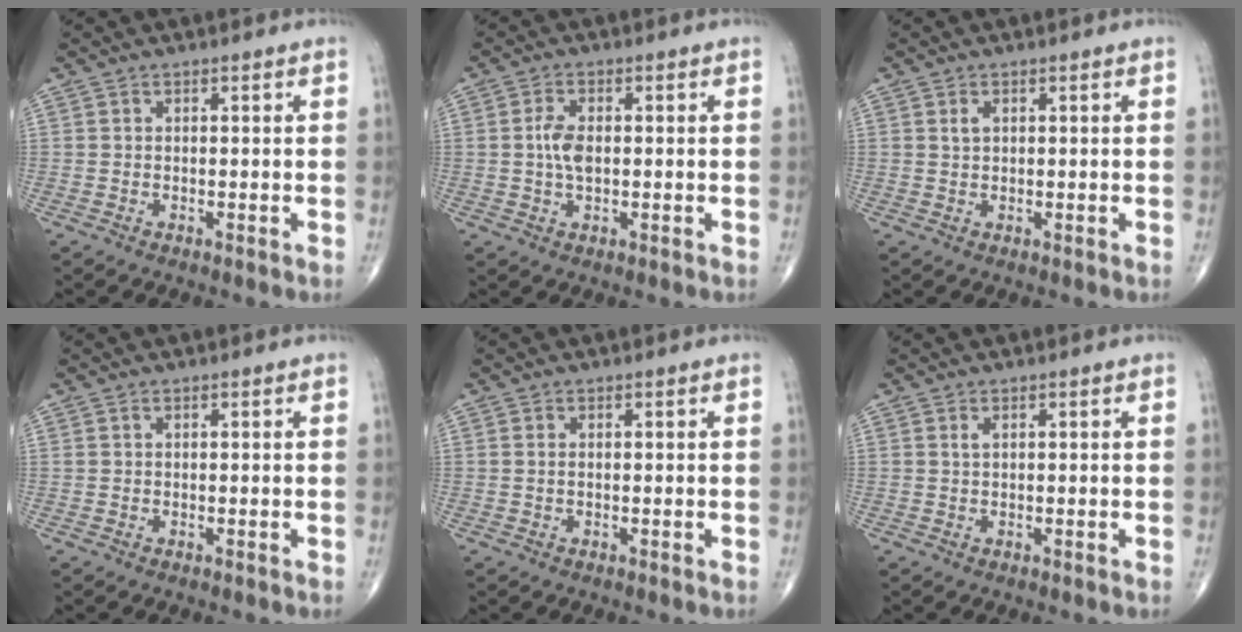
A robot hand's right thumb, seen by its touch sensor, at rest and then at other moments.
{"total": 4.3, "force": [0.1, 2.2, 3.6], "torque": [-0.077, 0.002, 0.001]}
{"total": 1.3, "force": [0.5, 0.8, 0.9], "torque": [-0.016, 0.002, 0.012]}
{"total": 0.0}
{"total": 0.5, "force": [0.1, 0.2, 0.4], "torque": [-0.014, 0.002, 0.004]}
{"total": 0.7, "force": [0.3, 0.2, 0.5], "torque": [-0.013, 0.004, 0.008]}